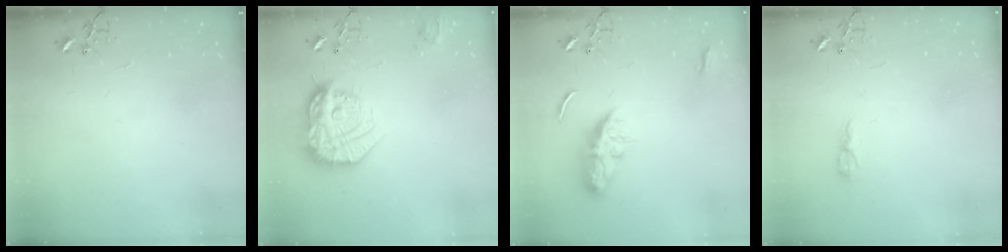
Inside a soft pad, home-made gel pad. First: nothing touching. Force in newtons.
{"total": 21.8, "press": 21.8, "slide": 1.8}
{"total": 9.1, "press": 9.1, "slide": 0.4}
{"total": 4.6, "press": 4.5, "slide": 0.6}